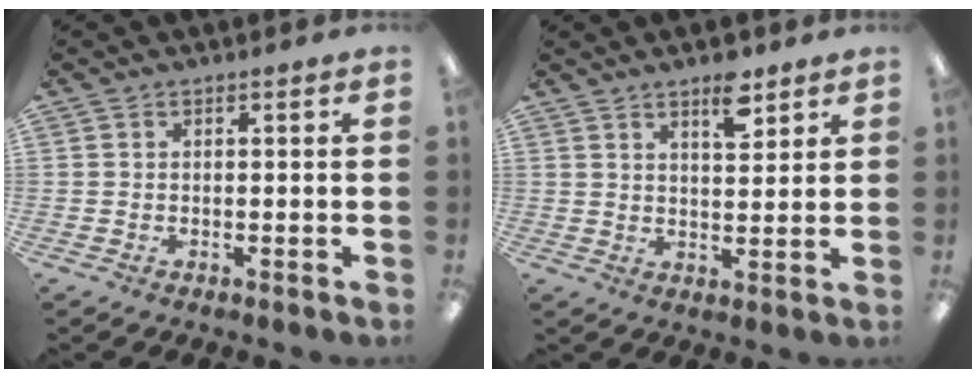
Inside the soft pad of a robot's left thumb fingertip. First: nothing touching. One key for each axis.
{"total": 7.1, "fx": 4.9, "fy": 2.8, "fz": 4.4, "tx": -0.049, "ty": -0.031, "tz": 0.079}